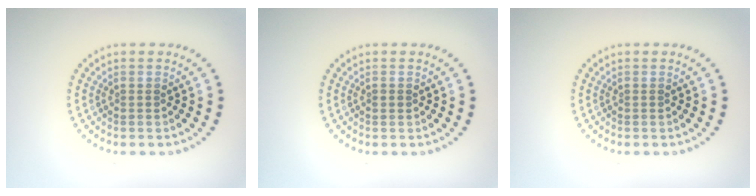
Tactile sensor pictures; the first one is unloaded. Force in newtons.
{"total": 0.6, "press": 0.6, "slide": 0.2}
{"total": 0.0}